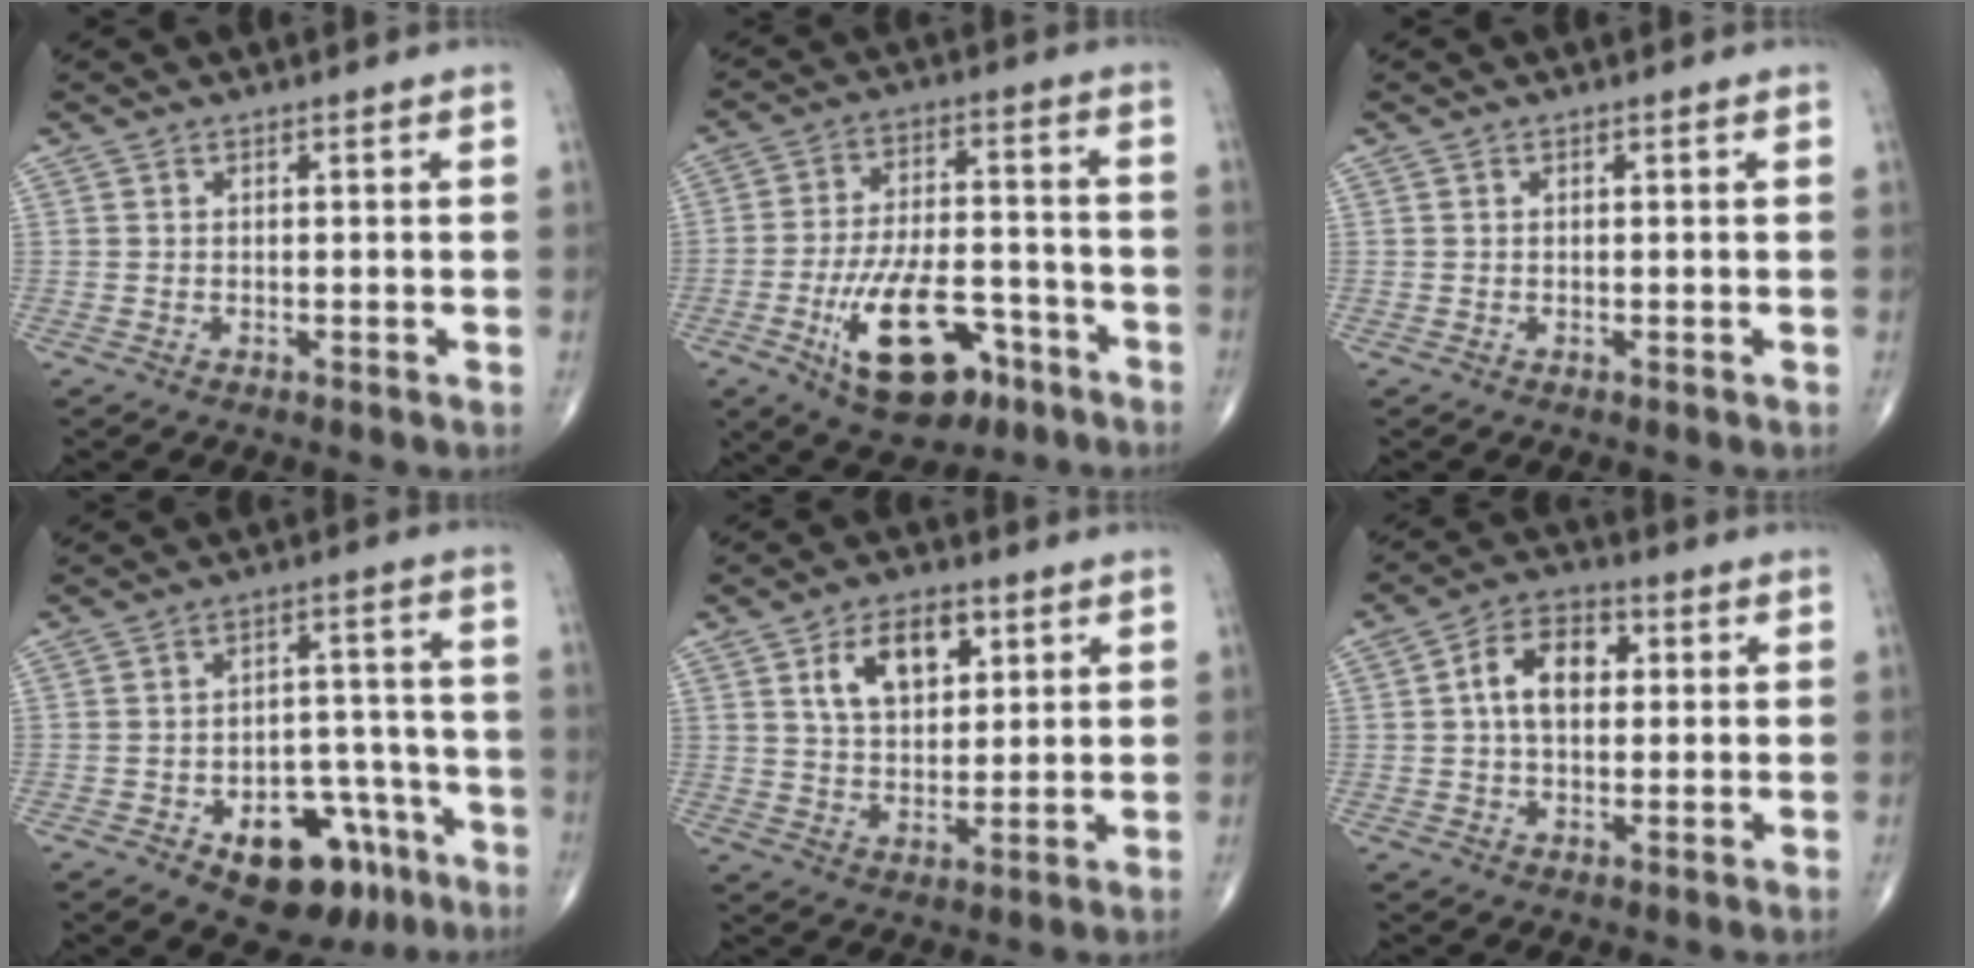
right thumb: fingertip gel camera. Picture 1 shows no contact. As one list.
[{"total": 18.0, "force": [-8.4, 8.5, 13.4], "torque": [-0.219, 0.041, -0.132]}, {"total": 0.0}, {"total": 14.6, "force": [-7.9, 8.4, 9.1], "torque": [-0.082, 0.061, -0.104]}, {"total": 10.3, "force": [4.1, 6.1, 7.2], "torque": [-0.093, -0.012, 0.071]}, {"total": 8.9, "force": [1.3, 5.7, 6.7], "torque": [-0.107, 0.020, 0.015]}]